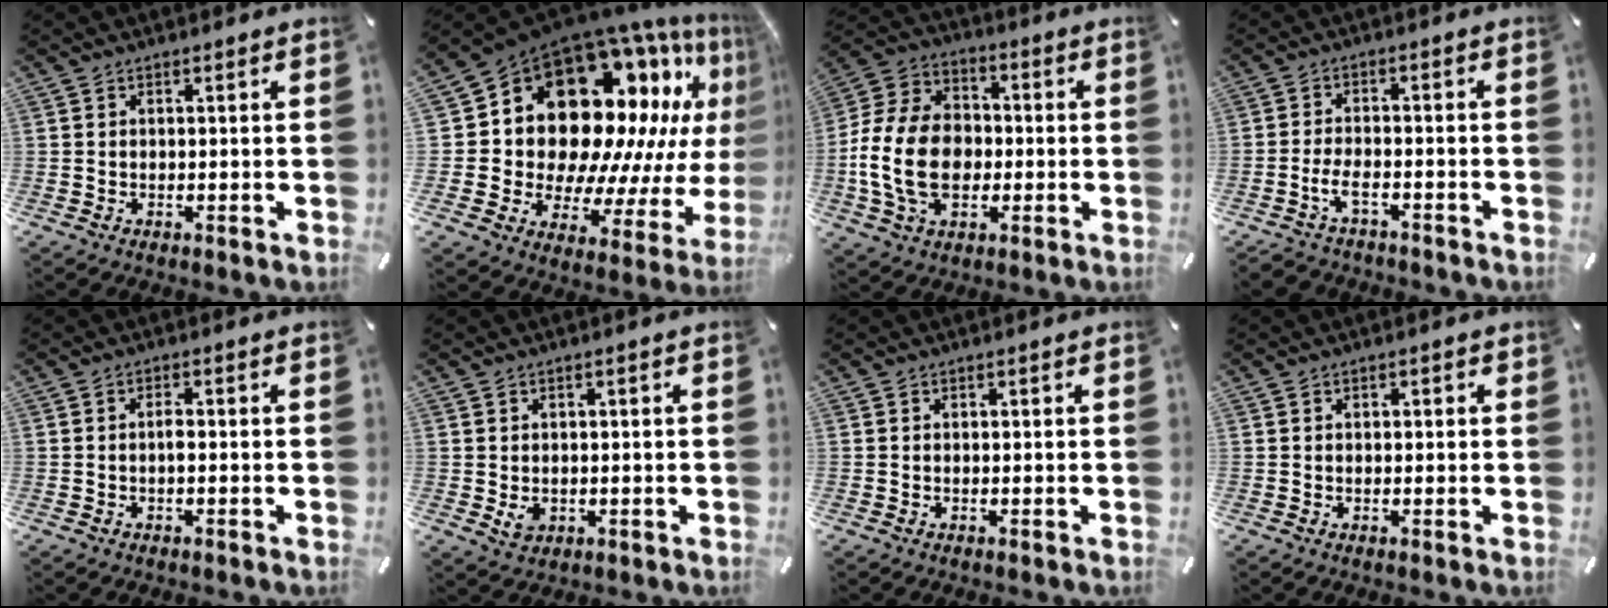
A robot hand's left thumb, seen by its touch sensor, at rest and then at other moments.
{"total": 21.9, "force": [11.4, 14.3, 12.0], "torque": [-0.173, -0.141, 0.226]}
{"total": 16.5, "force": [-2.7, 12.3, 10.7], "torque": [-0.255, 0.019, -0.050]}
{"total": 5.0, "force": [-3.0, 2.4, 3.3], "torque": [-0.071, 0.012, -0.058]}
{"total": 1.9, "force": [-0.4, 0.6, 1.8], "torque": [-0.034, 0.001, -0.008]}
{"total": 3.1, "force": [-0.5, 2.6, 1.6], "torque": [-0.017, -0.004, -0.012]}
{"total": 0.0}
{"total": 0.8, "force": [0.0, 0.6, 0.5], "torque": [-0.010, 0.004, -0.002]}